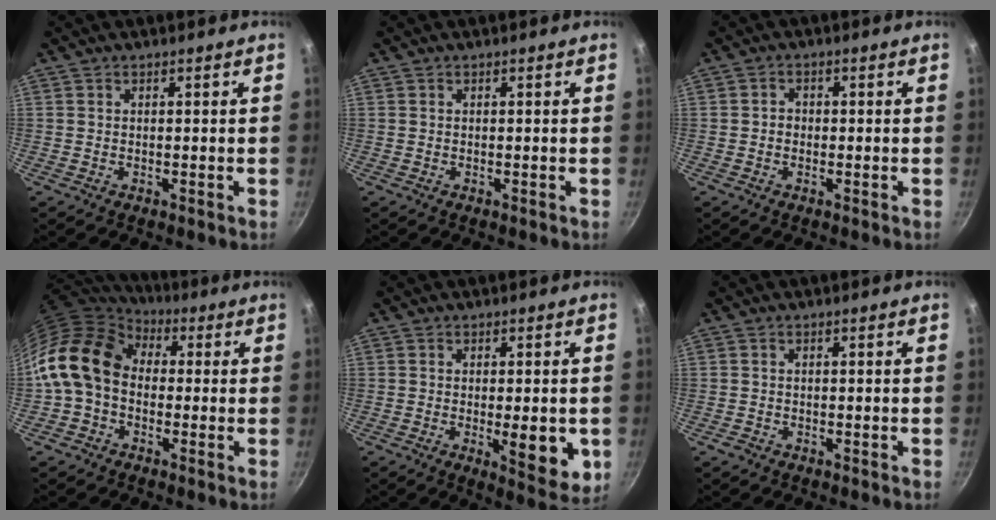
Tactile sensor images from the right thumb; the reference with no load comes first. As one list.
[{"total": 0.0}, {"total": 1.8, "force": [-0.3, 1.6, 0.8], "torque": [-0.010, 0.008, -0.008]}, {"total": 15.5, "force": [0.4, 11.8, 10.0], "torque": [-0.171, 0.035, -0.012]}, {"total": 9.1, "force": [-1.6, 3.1, 8.4], "torque": [-0.099, -0.014, -0.016]}, {"total": 1.0, "force": [-0.7, 0.7, 0.2], "torque": [-0.008, 0.004, -0.012]}]